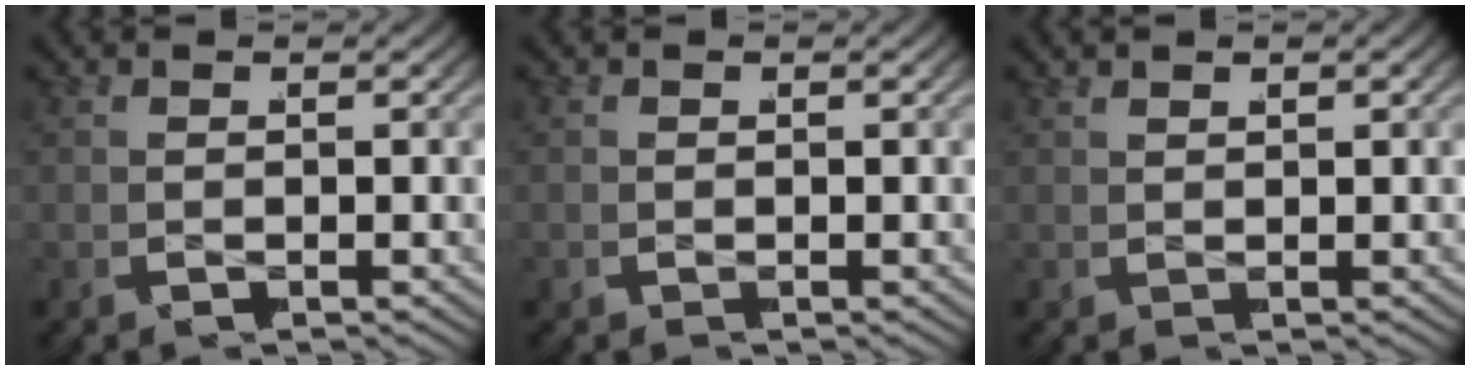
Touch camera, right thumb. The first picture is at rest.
{"total": 0.0}
{"total": 0.7, "force": [0.4, -0.6, -0.1], "torque": [0.009, 0.006, 0.009]}